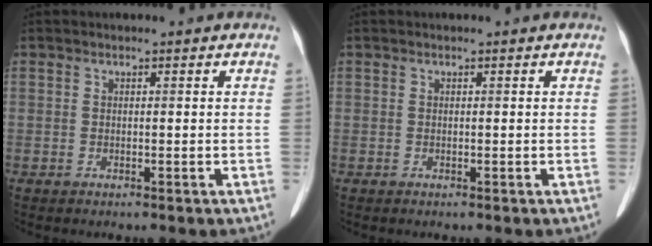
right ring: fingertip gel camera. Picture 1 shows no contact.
{"total": 0.0}